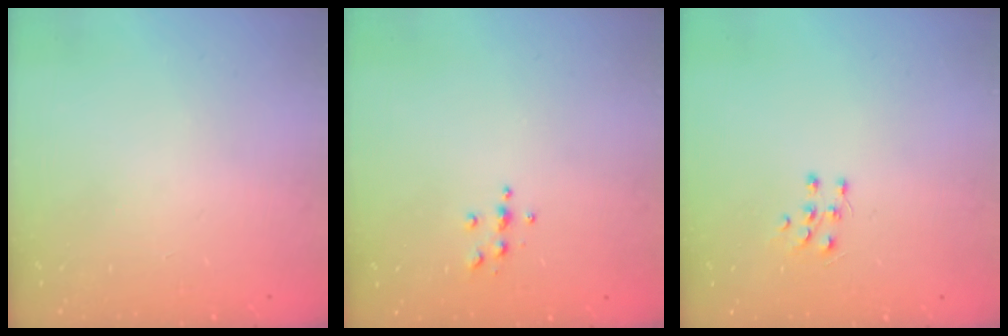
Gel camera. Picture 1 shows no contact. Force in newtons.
{"total": 3.8, "press": 3.8, "slide": 0.4}
{"total": 5.6, "press": 5.5, "slide": 1.0}